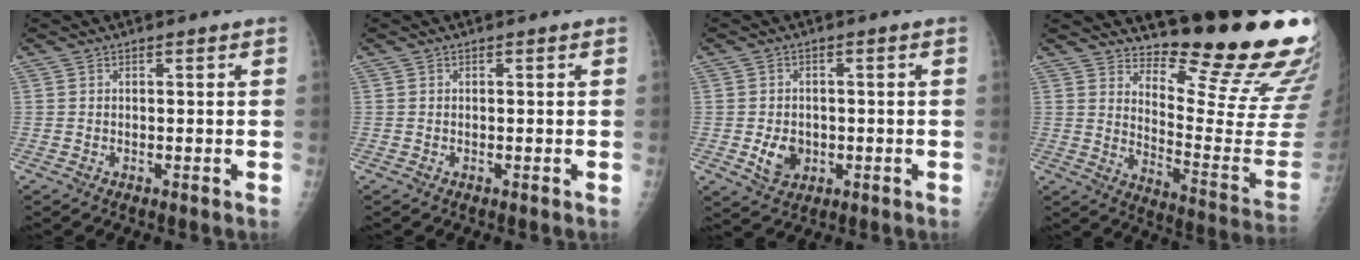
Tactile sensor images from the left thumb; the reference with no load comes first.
{"total": 0.0}
{"total": 5.2, "force": [-1.1, 4.0, 3.1], "torque": [-0.039, 0.002, -0.012]}
{"total": 20.1, "force": [16.8, 2.8, 10.7], "torque": [-0.119, -0.181, 0.231]}